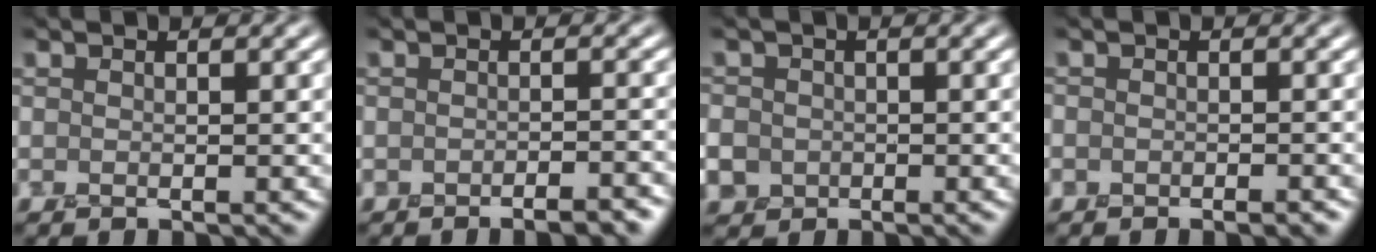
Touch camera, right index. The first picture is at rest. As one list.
[{"total": 2.5, "force": [-1.9, 0.4, 1.5], "torque": [-0.009, 0.007, -0.025]}, {"total": 3.6, "force": [-1.0, 3.3, 0.8], "torque": [-0.015, 0.000, -0.029]}, {"total": 1.3, "force": [-0.8, 0.8, 0.6], "torque": [0.002, 0.002, -0.010]}]